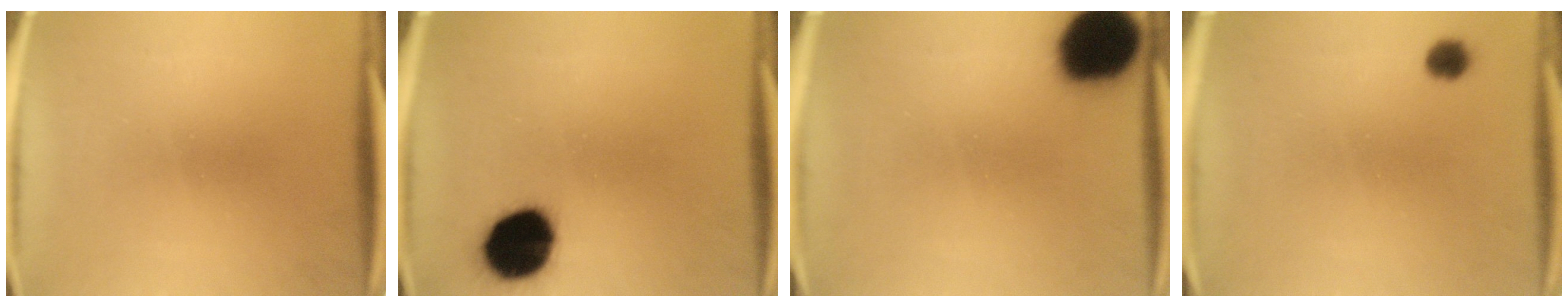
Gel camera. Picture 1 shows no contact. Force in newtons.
{"total": 14.7}
{"total": 19.5}
{"total": 2.6}